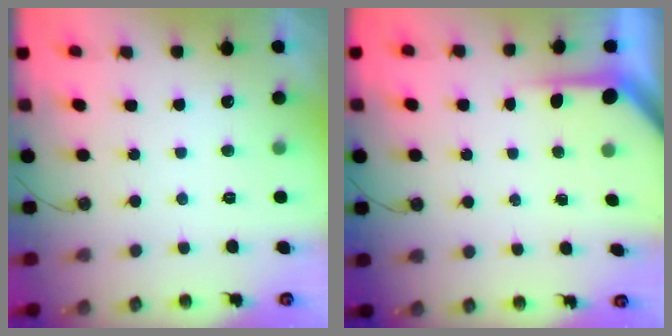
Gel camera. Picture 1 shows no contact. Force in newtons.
{"total": 3.8, "press": 3.8, "slide": 0.2}